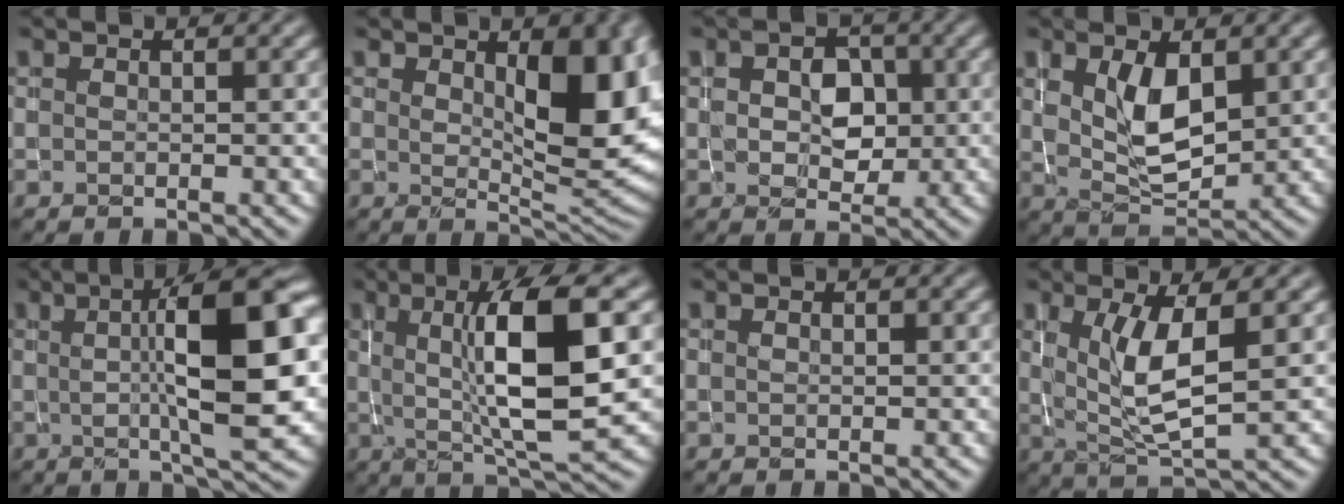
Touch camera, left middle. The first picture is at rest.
{"total": 8.2, "force": [1.9, 3.3, 7.2], "torque": [-0.100, -0.010, 0.036]}
{"total": 3.9, "force": [0.3, 3.0, 2.5], "torque": [-0.047, -0.004, 0.000]}
{"total": 4.6, "force": [1.2, 2.2, 3.8], "torque": [-0.080, -0.008, 0.026]}
{"total": 11.4, "force": [1.3, 2.8, 11.0], "torque": [-0.150, 0.008, 0.021]}
{"total": 9.4, "force": [1.1, 2.1, 9.1], "torque": [-0.141, -0.004, 0.024]}
{"total": 0.0}
{"total": 5.3, "force": [0.7, 1.3, 5.1], "torque": [-0.101, -0.012, 0.022]}